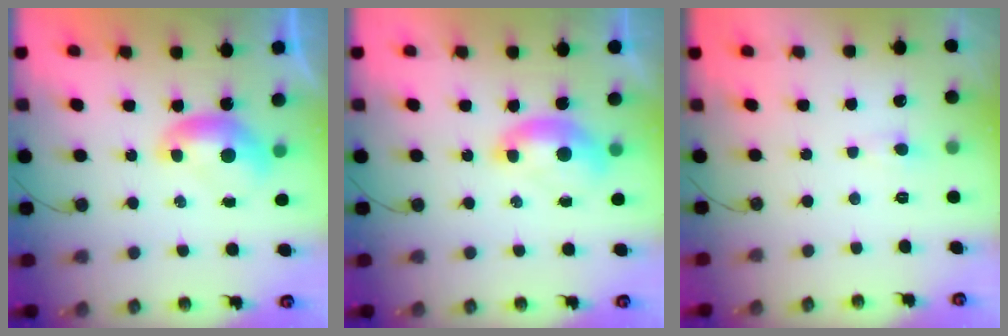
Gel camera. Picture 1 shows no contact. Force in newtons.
{"total": 1.5, "press": 1.4, "slide": 0.6}
{"total": 0.6, "press": 0.3, "slide": 0.4}